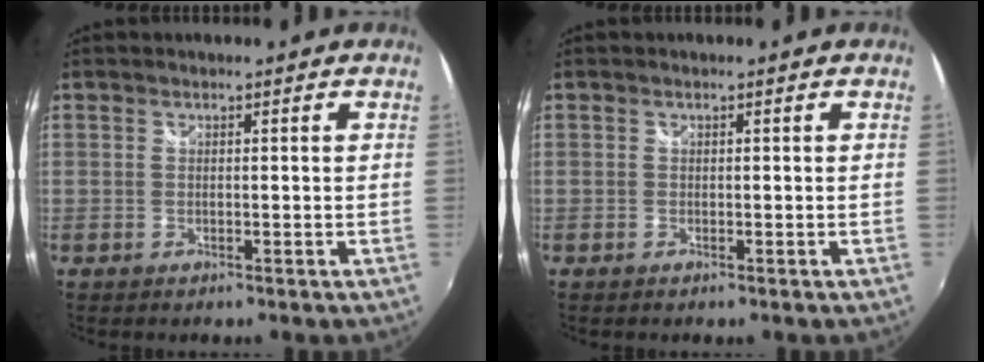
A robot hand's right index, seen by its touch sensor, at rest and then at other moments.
{"total": 0.0}